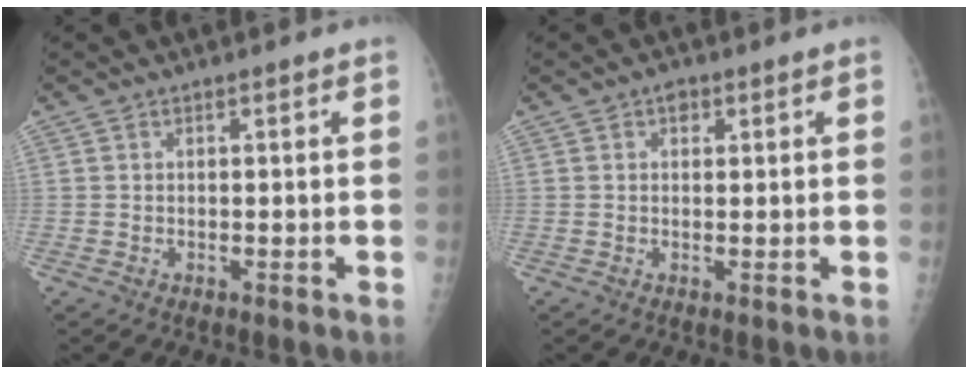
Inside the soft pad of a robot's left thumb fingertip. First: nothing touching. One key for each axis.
{"total": 1.8, "fx": 0.8, "fy": 1.4, "fz": 0.9, "tx": -0.001, "ty": 0.000, "tz": 0.007}